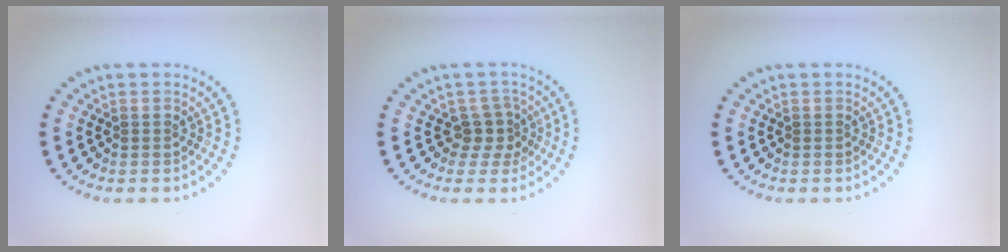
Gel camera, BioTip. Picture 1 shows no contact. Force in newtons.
{"total": 2.0, "press": 1.5, "slide": 1.3}
{"total": 0.0}